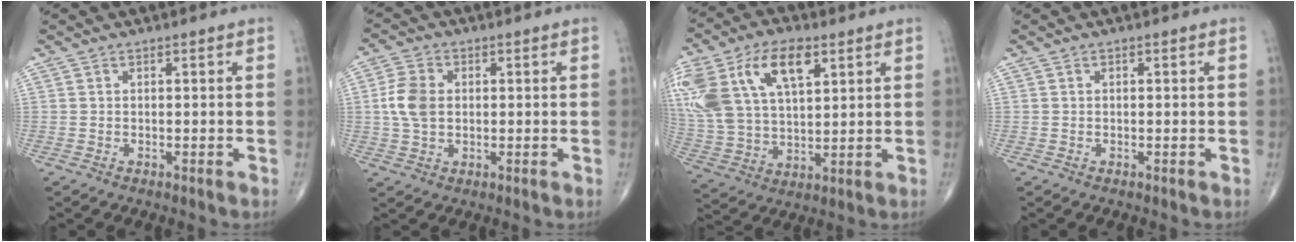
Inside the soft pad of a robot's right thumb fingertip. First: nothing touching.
{"total": 6.5, "force": [0.5, 4.6, 4.6], "torque": [-0.094, 0.006, 0.008]}
{"total": 23.2, "force": [9.6, 12.9, 16.8], "torque": [-0.369, 0.016, 0.183]}
{"total": 0.0}